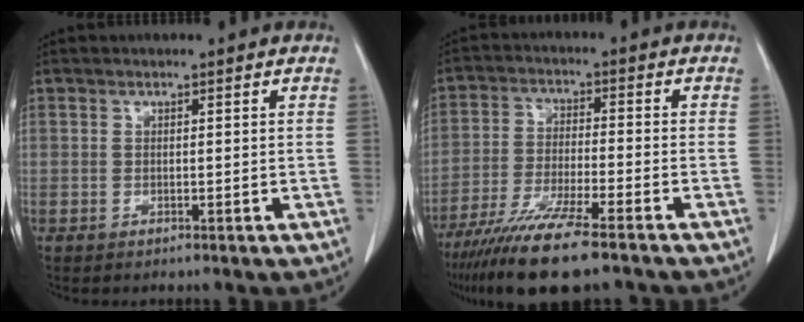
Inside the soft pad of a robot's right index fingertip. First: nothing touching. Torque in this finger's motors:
{"motor_torque": [0.93, -0.94, 0.72, 0.21]}